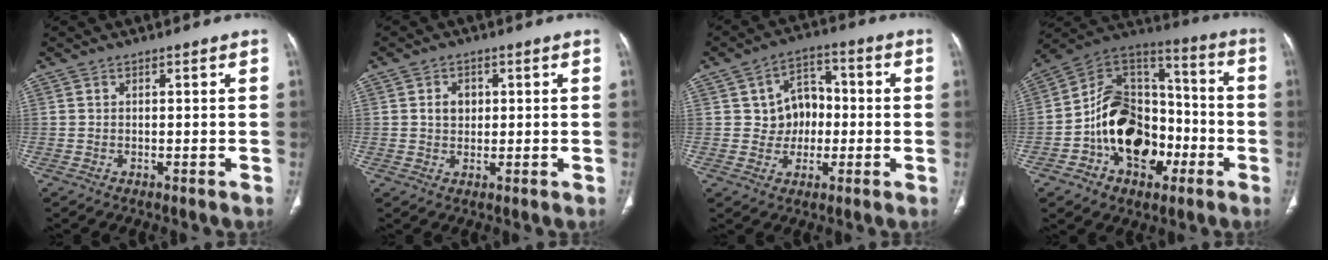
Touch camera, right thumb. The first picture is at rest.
{"total": 3.3, "force": [0.7, 2.7, 1.8], "torque": [-0.013, 0.001, 0.011]}
{"total": 8.7, "force": [0.0, 7.3, 4.8], "torque": [-0.032, 0.022, -0.004]}
{"total": 21.4, "force": [-6.3, 14.9, 14.1], "torque": [-0.182, 0.069, -0.099]}